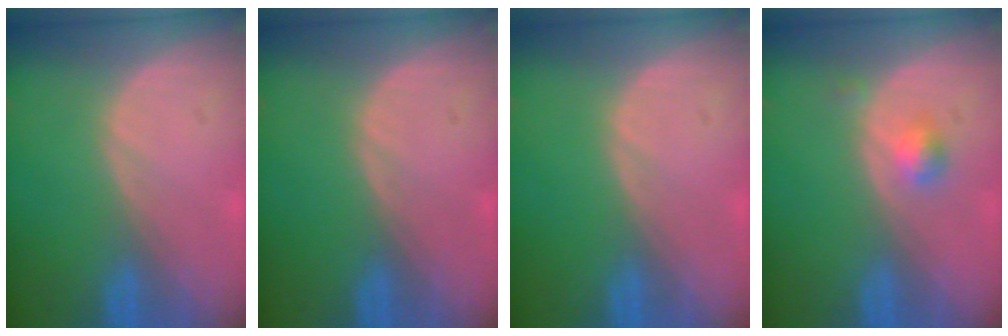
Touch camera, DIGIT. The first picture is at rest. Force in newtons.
{"total": 0.0}
{"total": 0.0}
{"total": 2.2, "press": 2.0, "slide": 1.0}